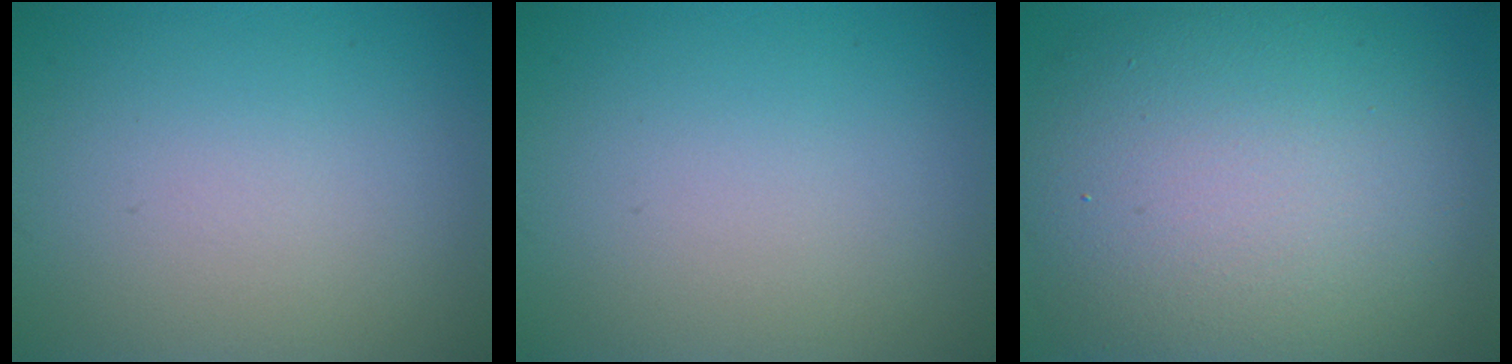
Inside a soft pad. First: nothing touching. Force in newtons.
{"total": 0.0}
{"total": 13.0, "press": 13.0, "slide": 0.6}